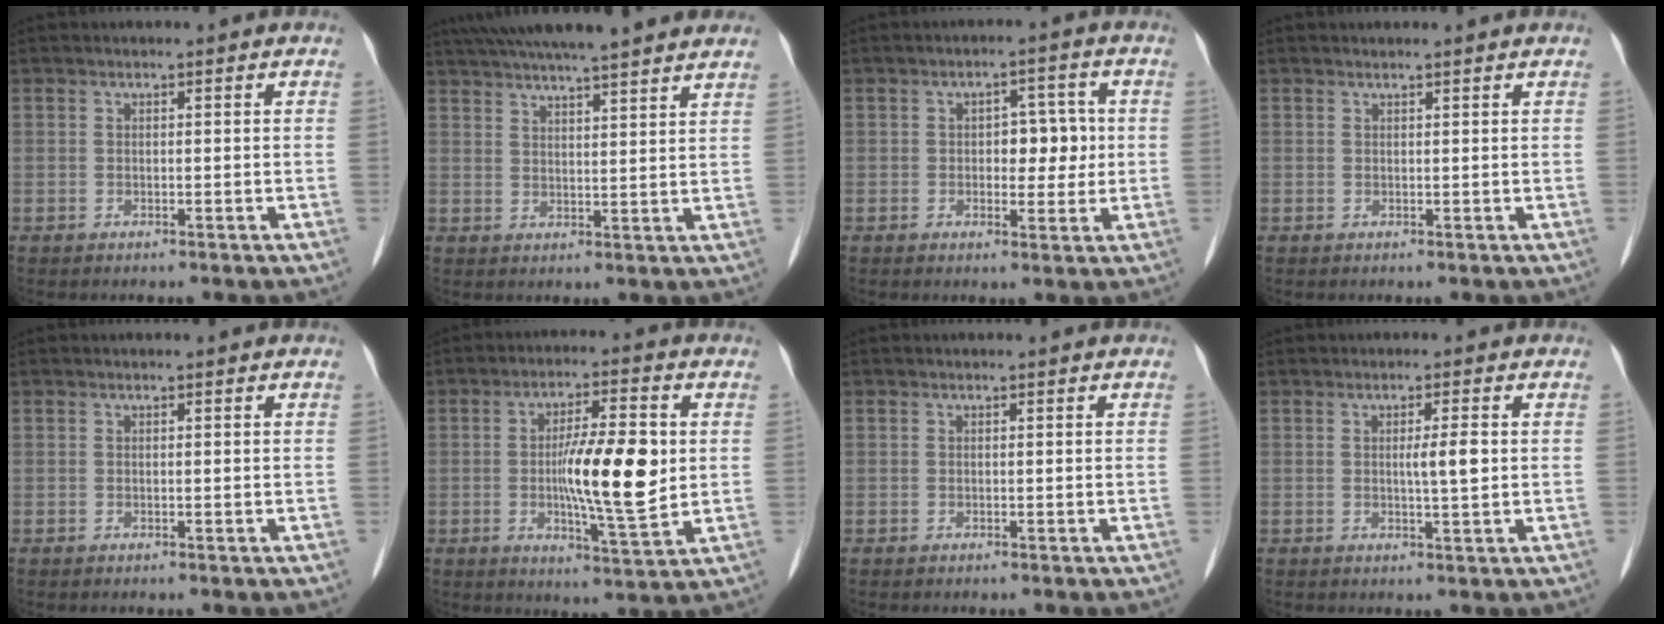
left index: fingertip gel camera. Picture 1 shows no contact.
{"total": 19.6, "force": [17.2, 1.7, 9.3], "torque": [-0.156, 0.044, 0.238]}
{"total": 1.0, "force": [0.1, 0.4, 1.0], "torque": [-0.016, -0.001, 0.003]}
{"total": 1.6, "force": [1.5, -0.1, 0.4], "torque": [-0.013, 0.012, 0.022]}
{"total": 0.0}
{"total": 11.4, "force": [0.3, 1.9, 11.2], "torque": [-0.194, -0.004, 0.002]}
{"total": 0.0}
{"total": 2.9, "force": [0.3, 0.0, 2.9], "torque": [-0.047, -0.003, 0.004]}